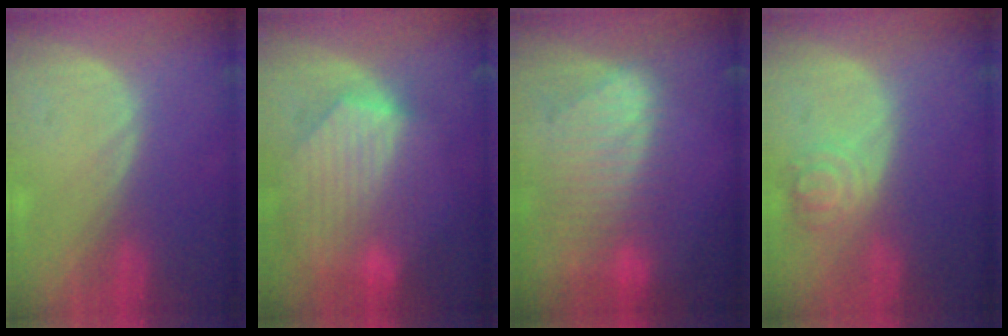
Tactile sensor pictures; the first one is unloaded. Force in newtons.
{"total": 9.5, "press": 8.4, "slide": 4.6}
{"total": 9.2, "press": 8.1, "slide": 4.4}
{"total": 4.5, "press": 4.2, "slide": 1.7}